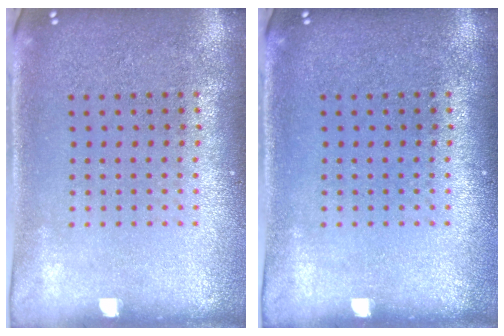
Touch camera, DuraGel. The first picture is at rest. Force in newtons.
{"total": 0.0}